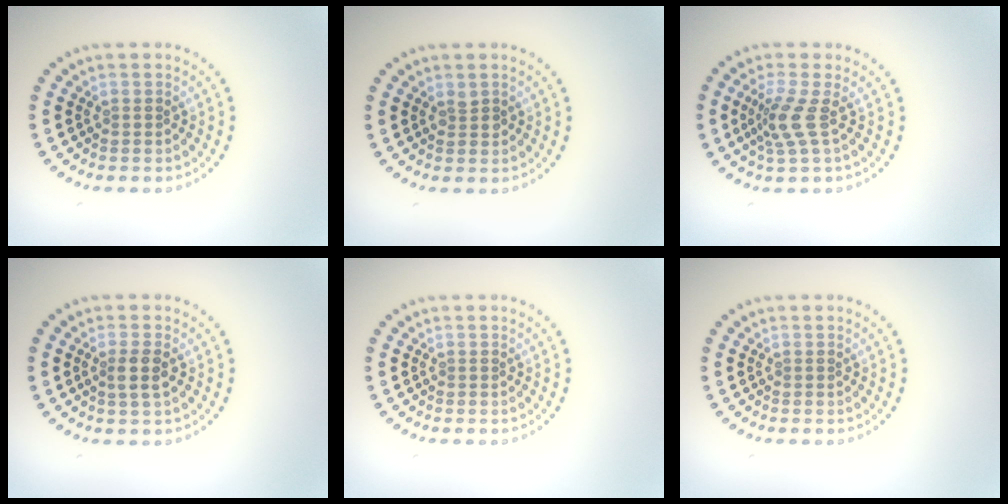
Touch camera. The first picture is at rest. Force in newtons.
{"total": 0.8, "press": 0.7, "slide": 0.1}
{"total": 2.7, "press": 2.0, "slide": 1.8}
{"total": 1.9, "press": 1.7, "slide": 0.8}
{"total": 0.0}
{"total": 0.0}